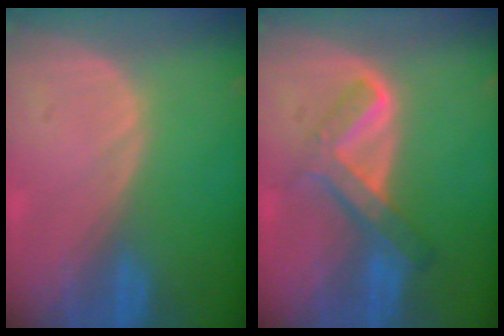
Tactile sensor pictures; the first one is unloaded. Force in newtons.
{"total": 6.7, "press": 5.7, "slide": 3.5}